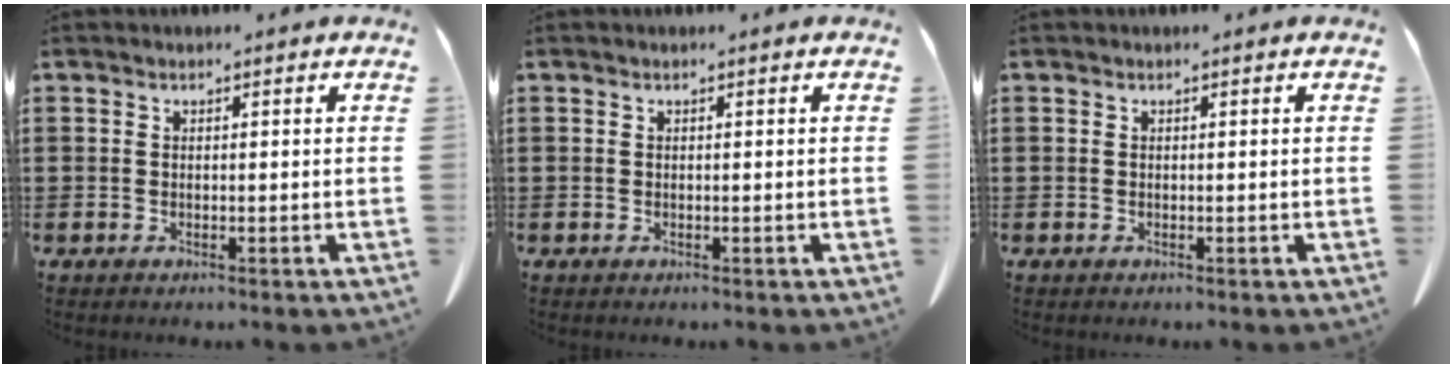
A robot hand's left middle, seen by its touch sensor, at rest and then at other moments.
{"total": 0.0}
{"total": 0.0}